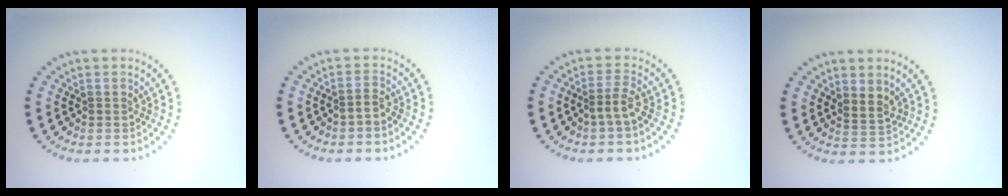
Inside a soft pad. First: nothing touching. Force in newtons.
{"total": 0.8, "press": 0.5, "slide": 0.6}
{"total": 1.6, "press": 1.1, "slide": 1.2}
{"total": 1.8, "press": 1.3, "slide": 1.3}